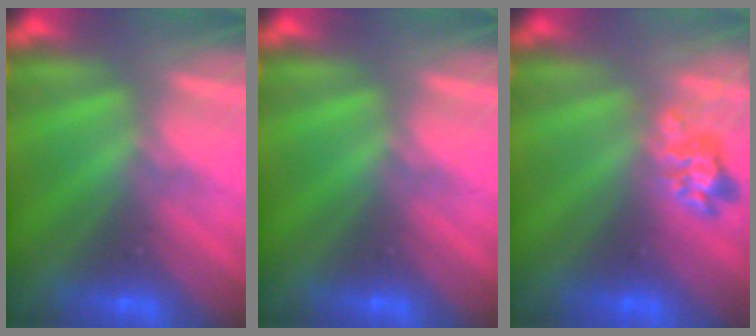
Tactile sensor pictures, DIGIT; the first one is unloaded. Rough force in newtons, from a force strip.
{"total": 0.0}
{"total": 2.4}